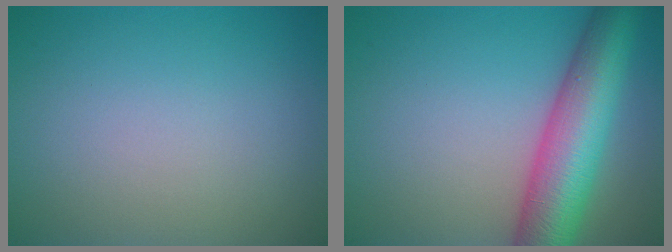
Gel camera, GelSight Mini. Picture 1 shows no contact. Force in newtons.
{"total": 9.4, "press": 9.4, "slide": 0.3}